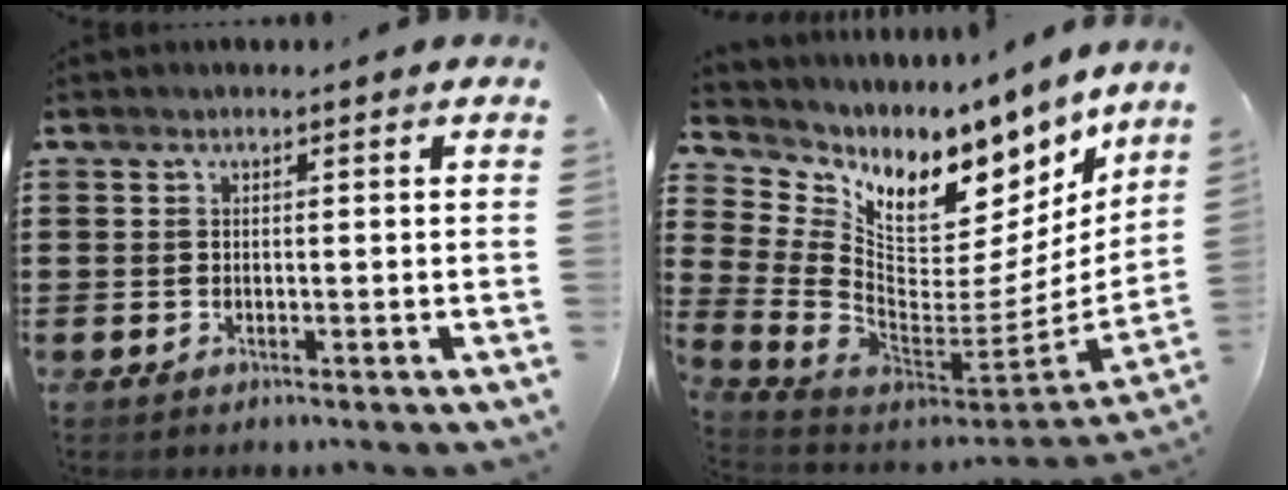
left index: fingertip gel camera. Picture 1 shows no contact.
{"total": 6.4, "force": [5.0, 3.2, 2.3], "torque": [-0.077, -0.077, 0.085]}